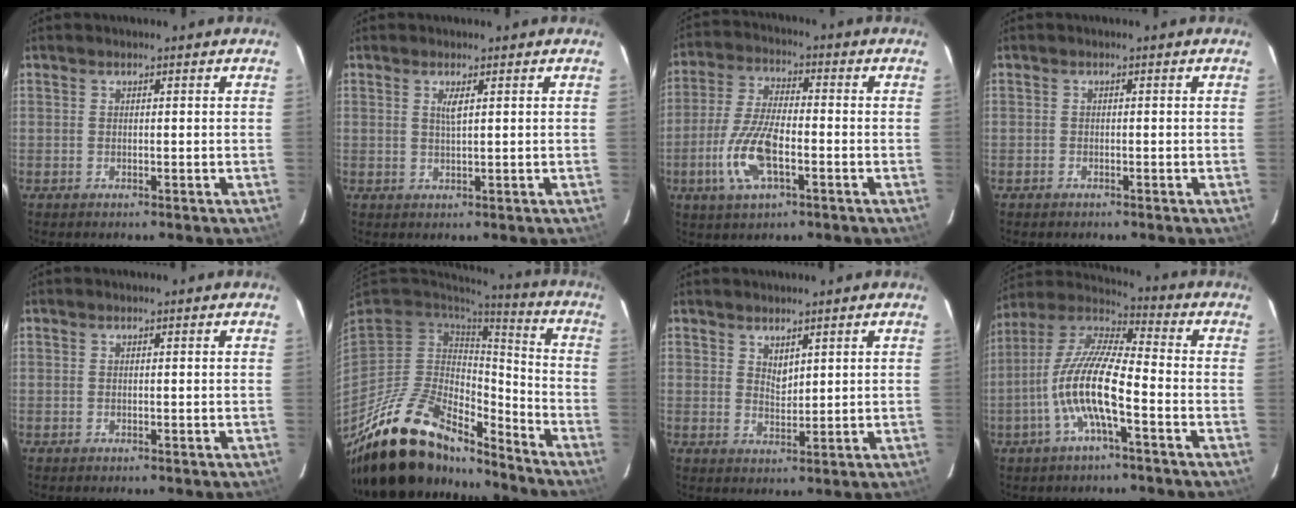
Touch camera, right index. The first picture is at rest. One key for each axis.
{"total": 1.8, "fx": 0.7, "fy": 0.2, "fz": 1.7, "tx": -0.030, "ty": -0.001, "tz": 0.012}
{"total": 11.5, "fx": -4.0, "fy": 4.2, "fz": 9.9, "tx": -0.213, "ty": -0.003, "tz": -0.078}
{"total": 0.8, "fx": -0.6, "fy": 0.4, "fz": 0.0, "tx": -0.003, "ty": 0.003, "tz": -0.010}
{"total": 0.0}
{"total": 23.3, "fx": -18.2, "fy": 8.9, "fz": 11.5, "tx": -0.223, "ty": -0.010, "tz": -0.307}
{"total": 2.6, "fx": 2.0, "fy": 1.1, "fz": 1.2, "tx": -0.016, "ty": -0.003, "tz": 0.037}
{"total": 13.5, "fx": -4.5, "fy": 2.8, "fz": 12.4, "tx": -0.246, "ty": 0.000, "tz": -0.094}